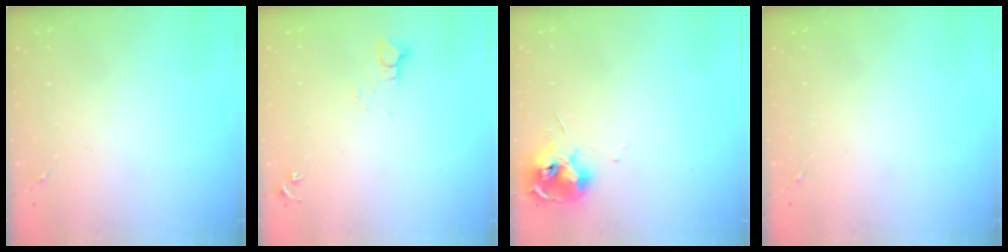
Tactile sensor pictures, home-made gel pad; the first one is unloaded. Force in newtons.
{"total": 4.5, "press": 4.5, "slide": 0.3}
{"total": 12.0, "press": 11.9, "slide": 1.3}
{"total": 0.0}